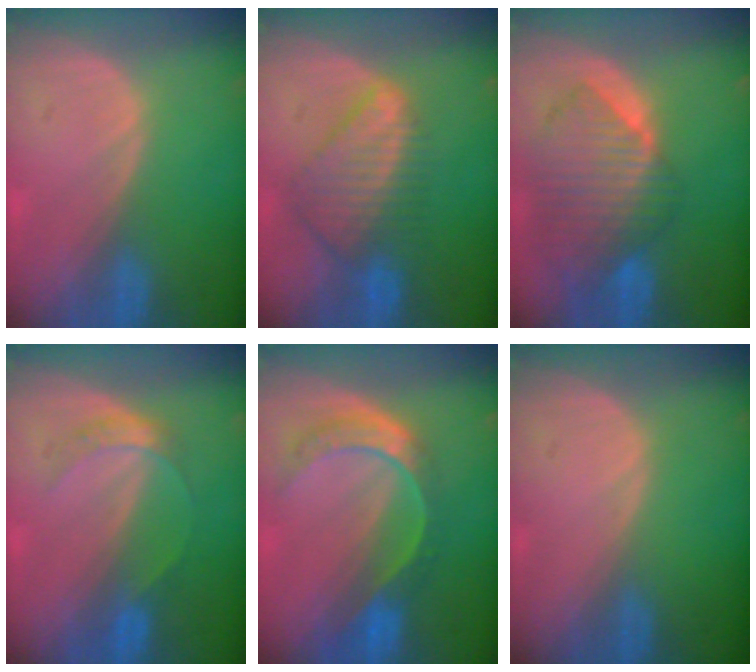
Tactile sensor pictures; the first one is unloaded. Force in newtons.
{"total": 8.4, "press": 7.3, "slide": 4.1}
{"total": 10.4, "press": 9.0, "slide": 5.1}
{"total": 3.5, "press": 3.5, "slide": 0.4}
{"total": 8.1, "press": 6.8, "slide": 4.4}
{"total": 0.0}